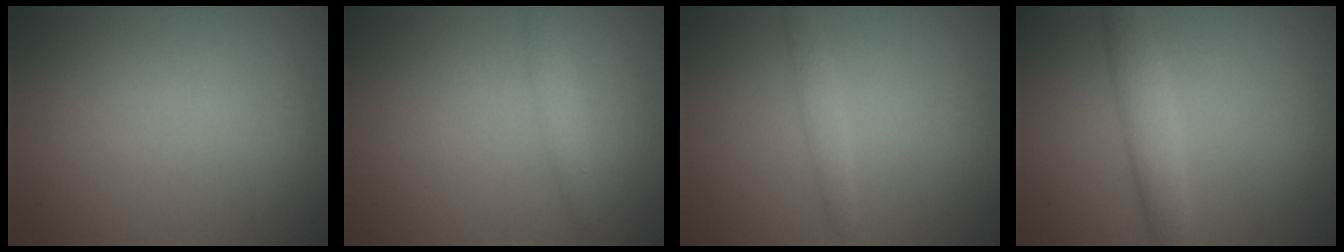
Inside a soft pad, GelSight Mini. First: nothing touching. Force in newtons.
{"total": 1.5, "press": 1.5, "slide": 0.0}
{"total": 1.5, "press": 1.5, "slide": 0.0}
{"total": 3.4, "press": 3.4, "slide": 0.0}